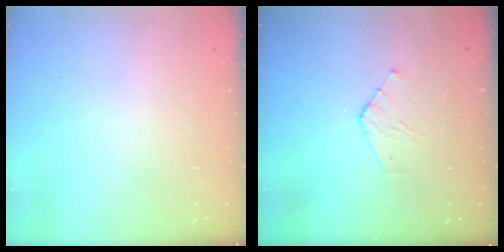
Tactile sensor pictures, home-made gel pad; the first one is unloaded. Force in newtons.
{"total": 2.8, "press": 2.8, "slide": 0.3}